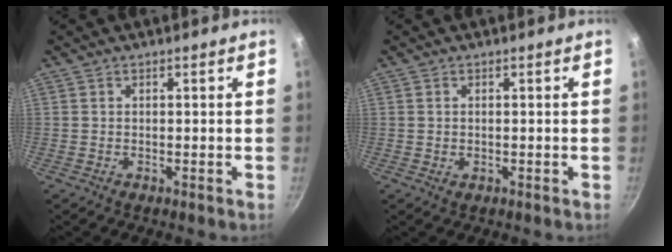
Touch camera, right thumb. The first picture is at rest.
{"total": 0.8, "force": [0.0, 0.6, 0.6], "torque": [-0.009, 0.000, -0.002]}